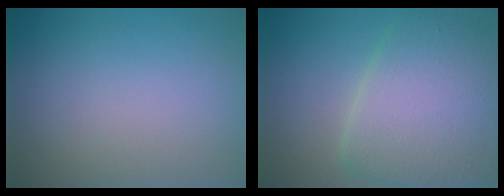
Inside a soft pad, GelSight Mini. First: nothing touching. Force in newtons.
{"total": 7.7, "press": 7.7, "slide": 0.2}